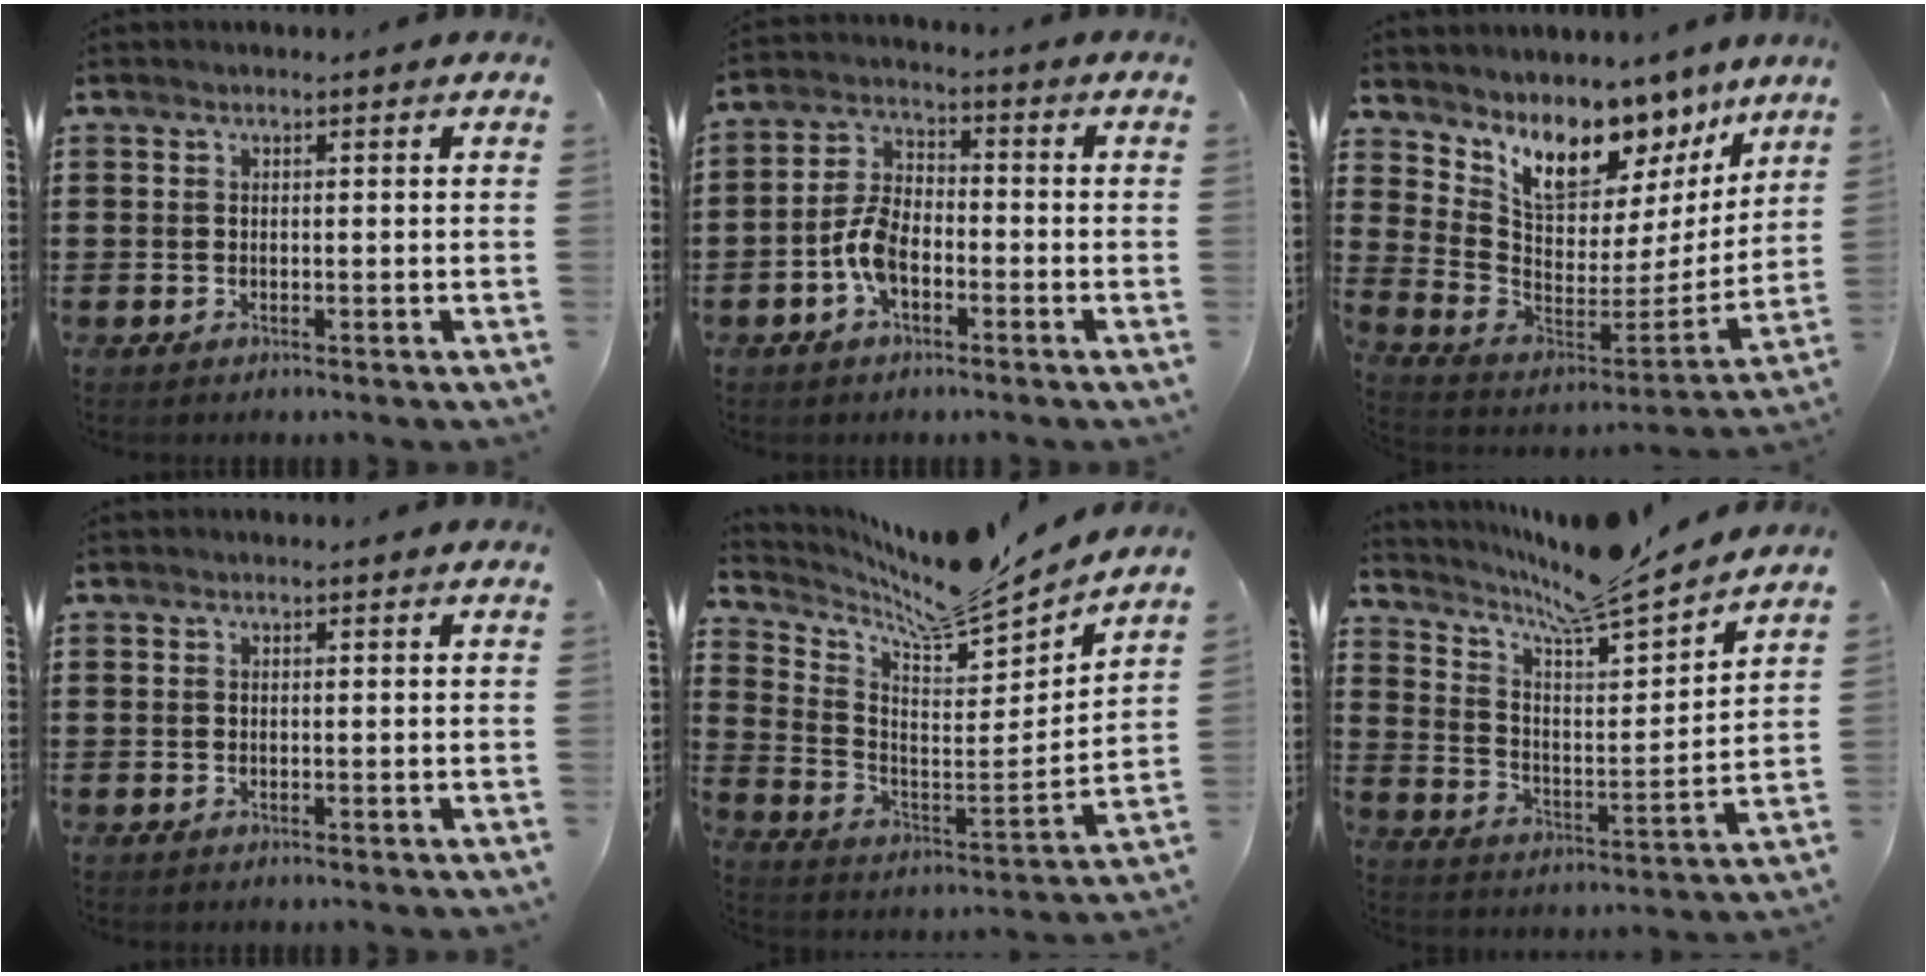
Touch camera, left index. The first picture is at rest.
{"total": 6.4, "force": [-2.6, 3.4, 4.7], "torque": [-0.122, 0.000, -0.059]}
{"total": 9.4, "force": [7.5, 4.6, 3.3], "torque": [-0.095, -0.060, 0.138]}
{"total": 0.0}
{"total": 9.2, "force": [8.3, 1.6, 3.7], "torque": [-0.086, -0.069, 0.132]}
{"total": 8.7, "force": [8.0, 0.1, 3.4], "torque": [-0.099, -0.057, 0.133]}